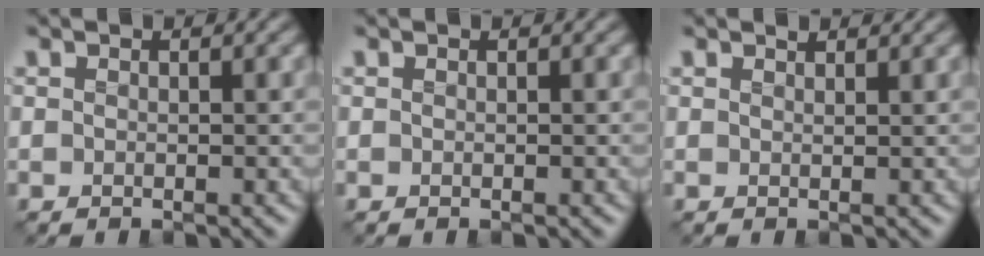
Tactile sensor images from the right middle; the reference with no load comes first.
{"total": 0.0}
{"total": 0.8, "force": [0.8, 0.2, 0.2], "torque": [-0.011, -0.005, 0.010]}